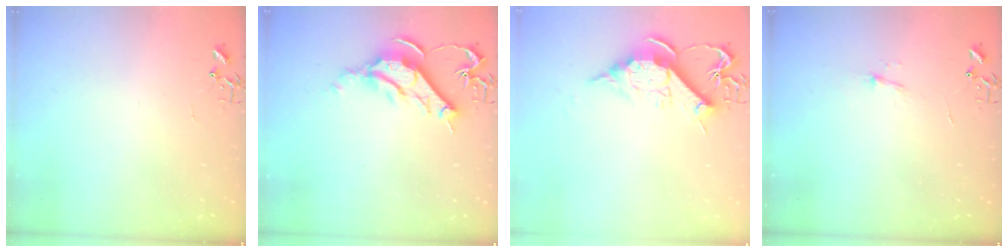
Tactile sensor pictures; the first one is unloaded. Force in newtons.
{"total": 12.1, "press": 12.0, "slide": 1.4}
{"total": 11.6, "press": 11.6, "slide": 0.2}
{"total": 4.5, "press": 4.5, "slide": 0.6}